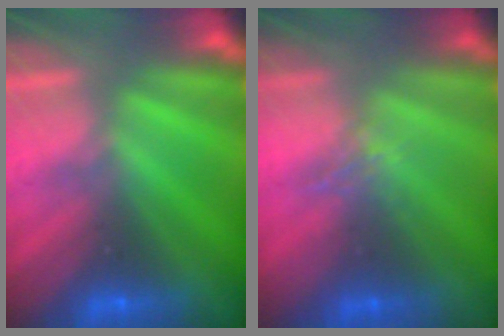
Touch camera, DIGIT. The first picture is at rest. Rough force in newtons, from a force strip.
{"total": 1.0}